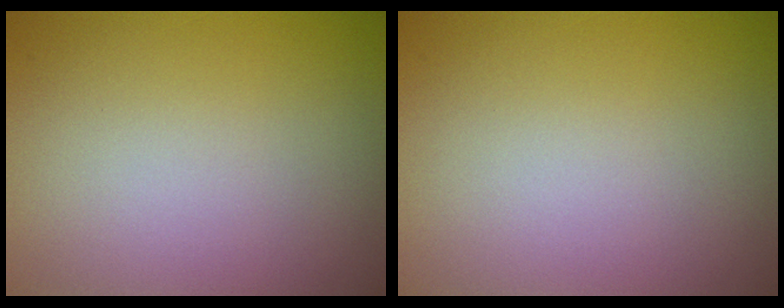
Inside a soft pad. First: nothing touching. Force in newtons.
{"total": 0.0}